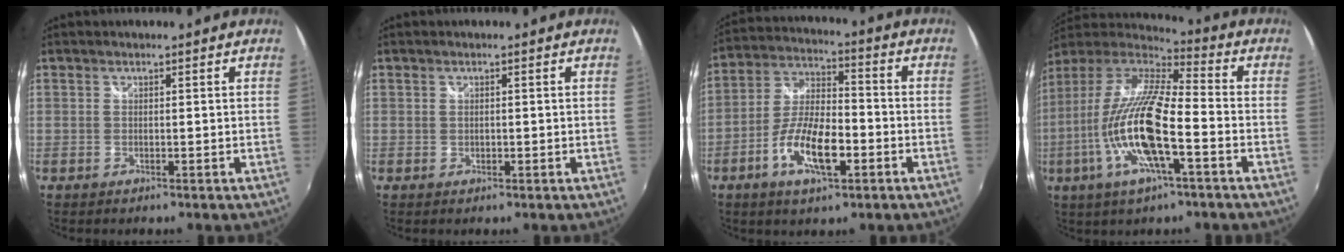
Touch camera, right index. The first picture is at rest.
{"total": 0.6, "force": [0.0, 0.5, 0.4], "torque": [-0.004, 0.002, 0.001]}
{"total": 12.2, "force": [-4.8, 4.5, 10.3], "torque": [-0.212, 0.001, -0.087]}
{"total": 19.5, "force": [-5.9, 4.2, 18.0], "torque": [-0.344, -0.023, -0.118]}